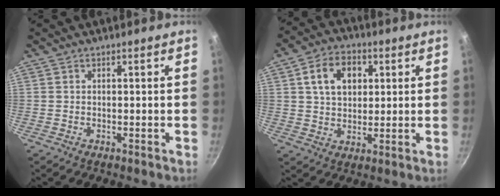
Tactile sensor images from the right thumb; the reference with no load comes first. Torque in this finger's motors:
{"motor_torque": [0.33, 2.12, 0.89, 0.71, 0.12]}